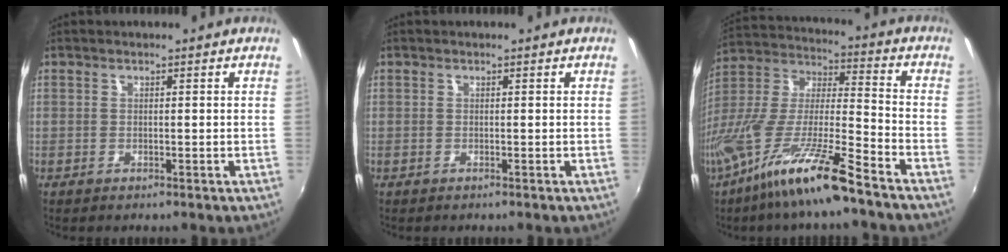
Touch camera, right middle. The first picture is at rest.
{"total": 0.0}
{"total": 18.3, "force": [-12.2, 1.5, 13.6], "torque": [-0.261, -0.032, -0.231]}